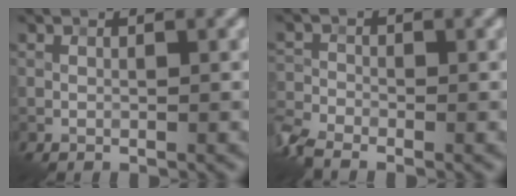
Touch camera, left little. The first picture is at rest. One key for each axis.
{"total": 4.1, "fx": -3.3, "fy": 1.4, "fz": 2.1, "tx": -0.051, "ty": -0.012, "tz": -0.083}